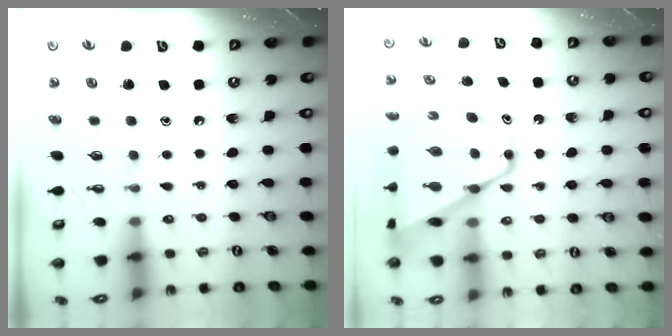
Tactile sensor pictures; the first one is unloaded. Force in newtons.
{"total": 16.5, "press": 16.4, "slide": 1.4}